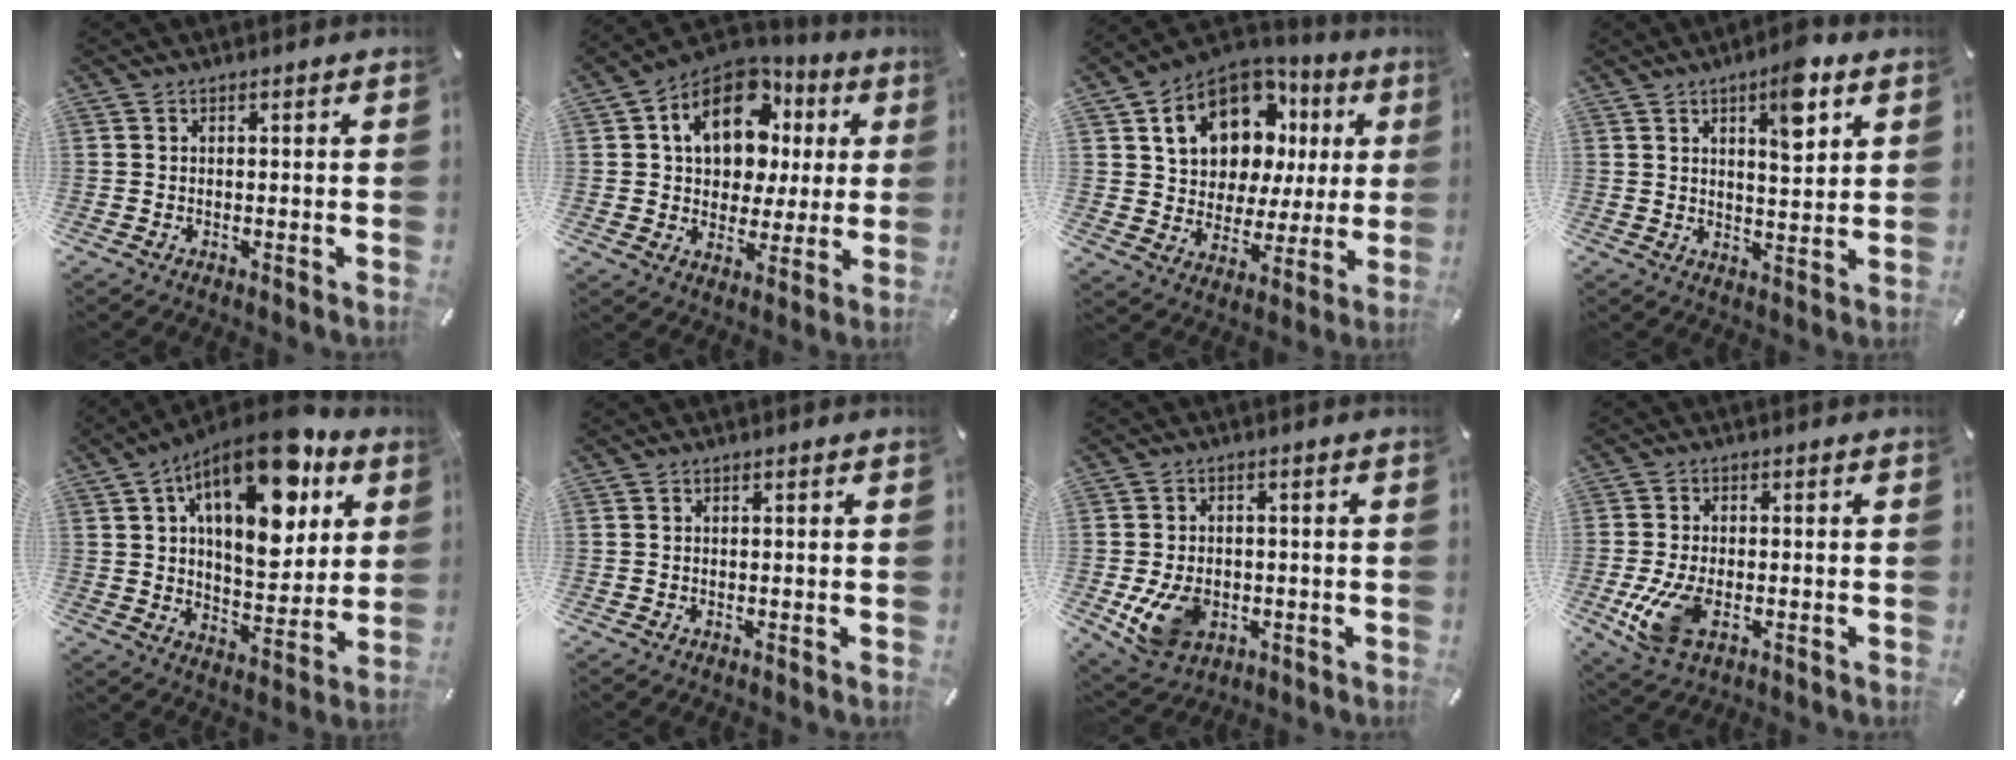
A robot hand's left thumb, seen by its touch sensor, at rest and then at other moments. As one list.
[{"total": 15.4, "force": [5.8, 11.3, 8.6], "torque": [-0.144, -0.015, 0.108]}, {"total": 15.0, "force": [7.2, 11.2, 6.9], "torque": [-0.126, -0.039, 0.135]}, {"total": 9.0, "force": [5.2, 3.0, 6.7], "torque": [-0.086, -0.030, 0.079]}, {"total": 21.6, "force": [10.4, 10.8, 15.5], "torque": [-0.240, -0.049, 0.170]}, {"total": 0.0}, {"total": 9.8, "force": [-2.2, 7.5, 6.0], "torque": [-0.119, 0.005, -0.037]}, {"total": 9.1, "force": [-2.5, 5.1, 7.1], "torque": [-0.156, -0.011, -0.044]}]